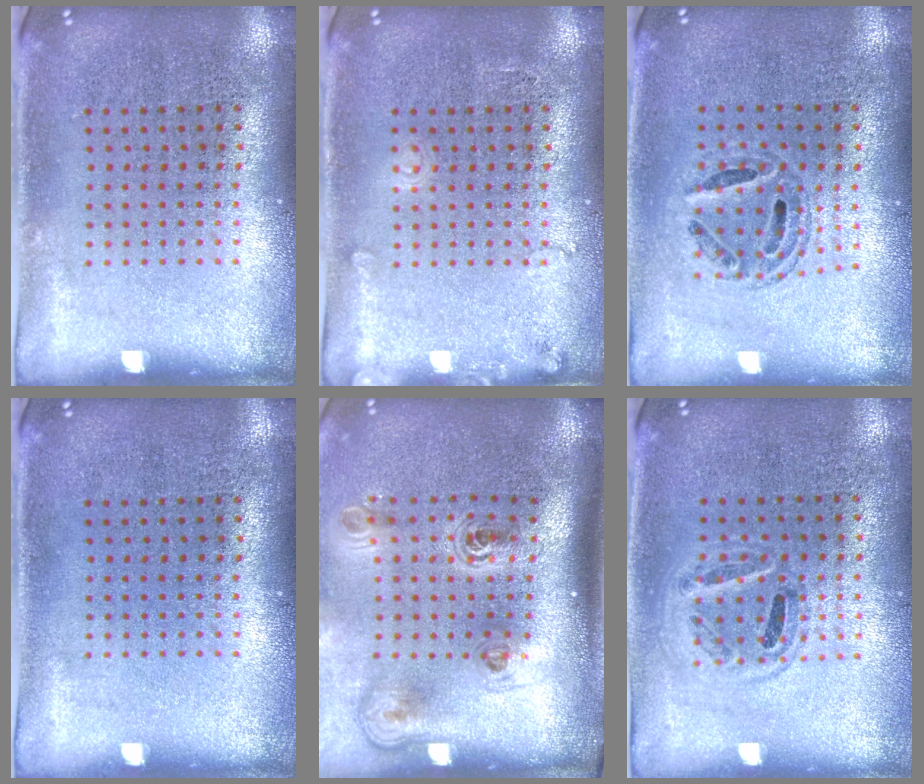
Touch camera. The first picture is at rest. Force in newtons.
{"total": 1.3, "press": 1.3, "slide": 0.1}
{"total": 0.7, "press": 0.7, "slide": 0.1}
{"total": 0.0}
{"total": 2.3, "press": 1.5, "slide": 1.7}
{"total": 1.0, "press": 0.9, "slide": 0.3}